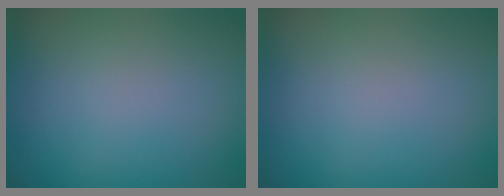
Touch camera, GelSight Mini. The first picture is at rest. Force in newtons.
{"total": 0.0}